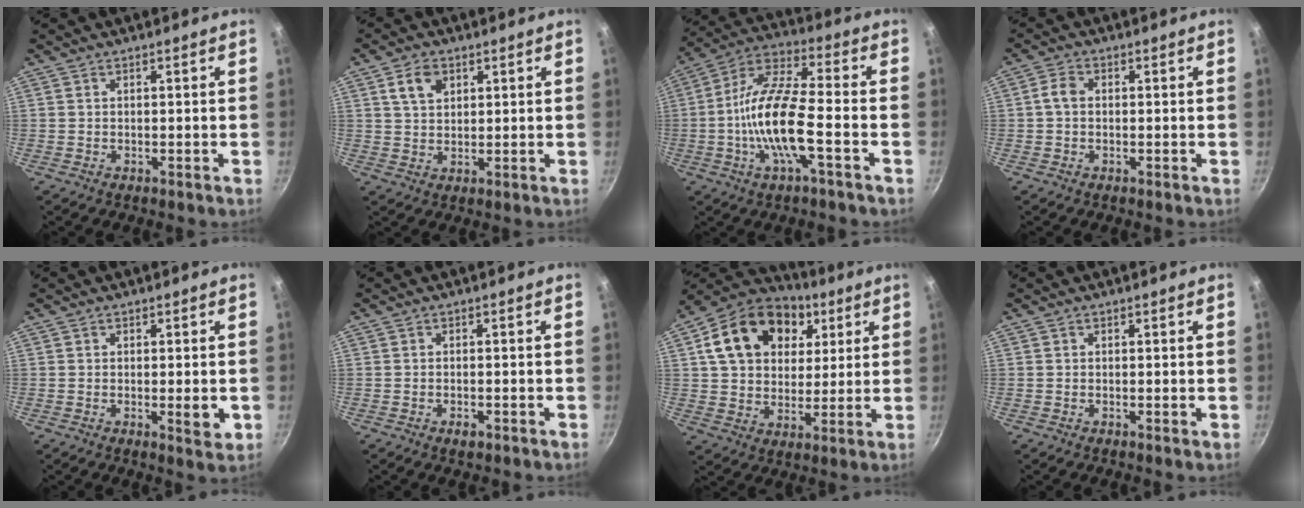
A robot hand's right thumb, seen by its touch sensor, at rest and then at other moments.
{"total": 5.2, "force": [2.2, 3.5, 3.1], "torque": [-0.046, -0.002, 0.040]}
{"total": 14.9, "force": [-3.8, 4.4, 13.7], "torque": [-0.263, 0.037, -0.087]}
{"total": 2.7, "force": [0.0, 2.0, 1.9], "torque": [-0.038, 0.012, -0.006]}
{"total": 3.3, "force": [-0.4, 1.2, 3.1], "torque": [-0.045, -0.009, -0.005]}
{"total": 1.7, "force": [-0.9, 0.8, 1.2], "torque": [-0.023, 0.004, -0.014]}
{"total": 20.3, "force": [7.0, 14.9, 11.9], "torque": [-0.188, 0.010, 0.110]}
{"total": 0.0}